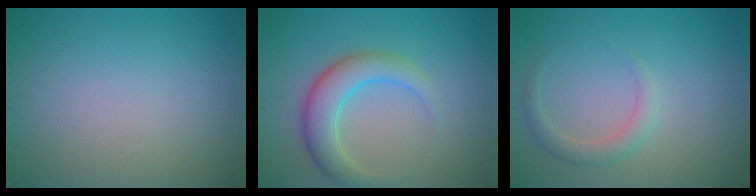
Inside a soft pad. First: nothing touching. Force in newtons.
{"total": 4.6, "press": 4.6, "slide": 0.3}
{"total": 1.9, "press": 1.9, "slide": 0.1}